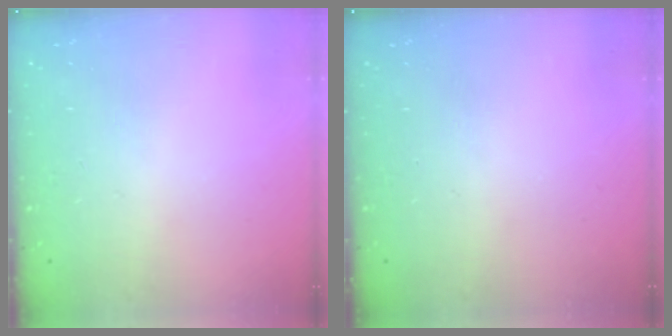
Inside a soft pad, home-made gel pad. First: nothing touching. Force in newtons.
{"total": 0.0}